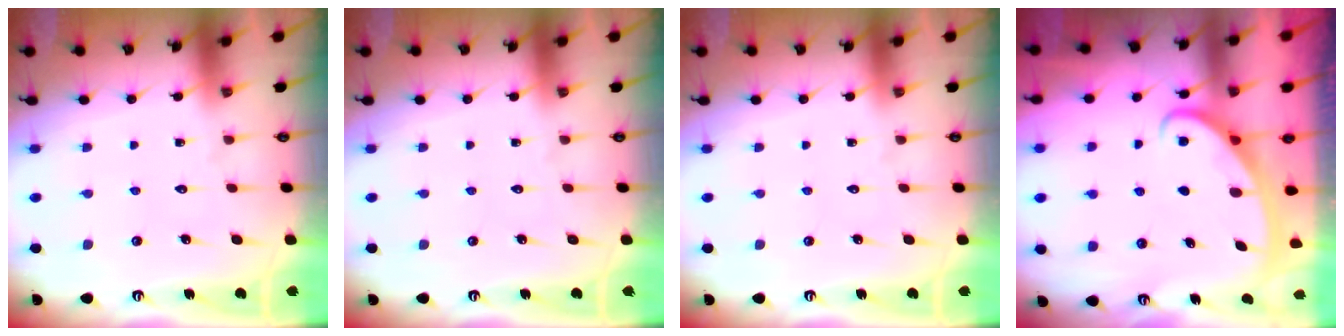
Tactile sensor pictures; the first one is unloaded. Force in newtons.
{"total": 0.0}
{"total": 0.0}
{"total": 2.8, "press": 2.8, "slide": 0.4}